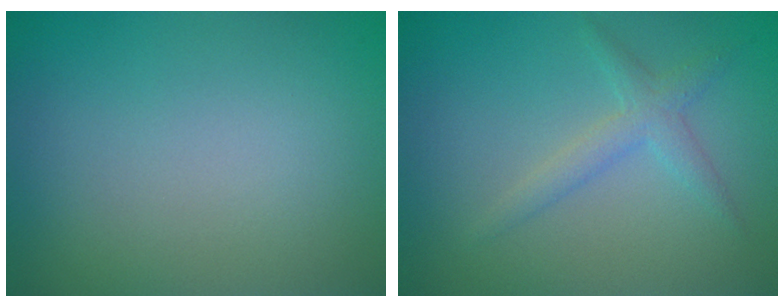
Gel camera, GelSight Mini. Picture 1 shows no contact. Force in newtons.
{"total": 2.0, "press": 2.0, "slide": 0.1}